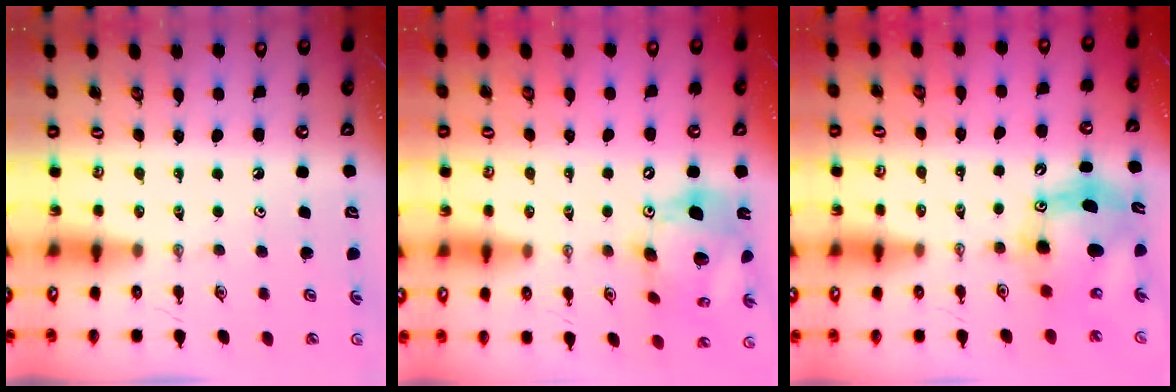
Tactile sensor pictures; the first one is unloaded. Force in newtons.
{"total": 16.9, "press": 16.7, "slide": 2.6}
{"total": 11.6, "press": 11.3, "slide": 2.7}